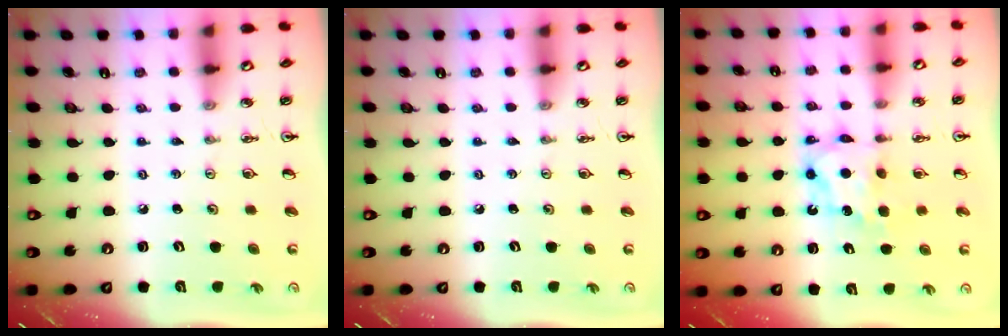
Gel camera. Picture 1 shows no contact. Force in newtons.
{"total": 0.0}
{"total": 7.1, "press": 7.1, "slide": 0.6}